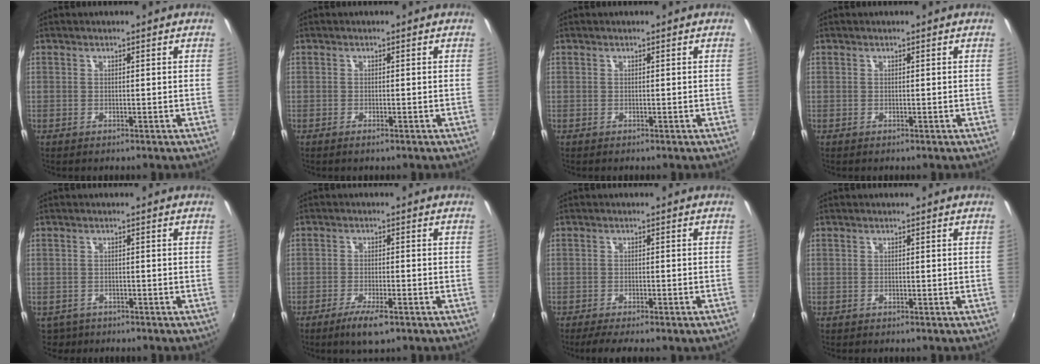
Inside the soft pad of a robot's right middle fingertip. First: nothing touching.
{"total": 0.9, "force": [-0.7, 0.1, 0.6], "torque": [-0.012, -0.003, -0.013]}
{"total": 0.0}
{"total": 0.0}
{"total": 3.2, "force": [-2.3, 2.1, 0.7], "torque": [-0.021, -0.007, -0.033]}
{"total": 5.8, "force": [-3.8, 1.2, 4.2], "torque": [-0.096, -0.017, -0.067]}
{"total": 5.8, "force": [-4.7, 0.2, 3.5], "torque": [-0.072, -0.016, -0.068]}
{"total": 0.0}